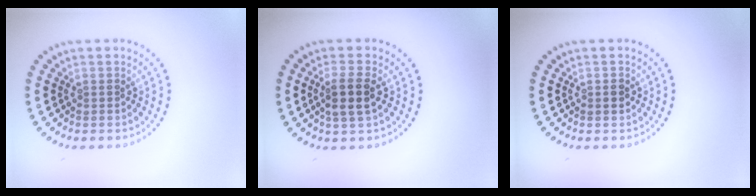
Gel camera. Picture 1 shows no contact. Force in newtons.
{"total": 2.9, "press": 2.6, "slide": 1.3}
{"total": 1.1, "press": 1.1, "slide": 0.0}